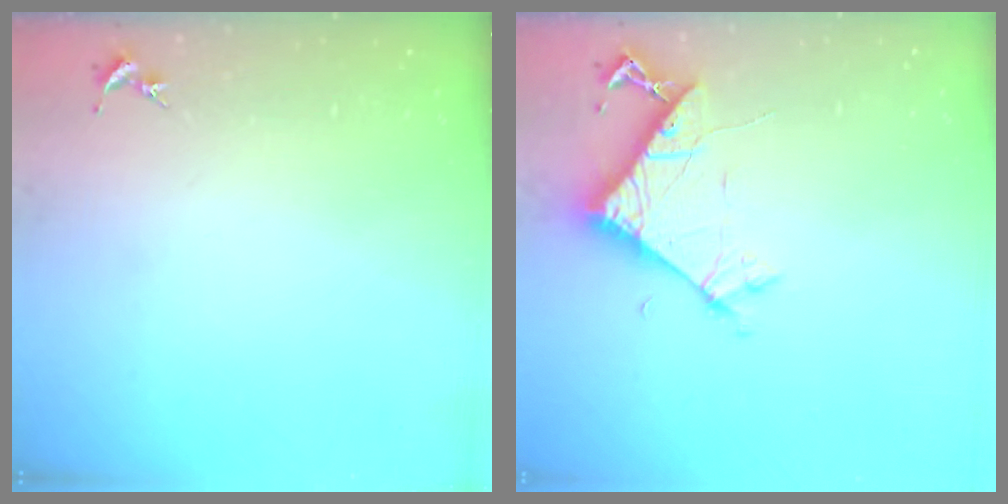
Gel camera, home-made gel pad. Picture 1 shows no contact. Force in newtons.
{"total": 6.6, "press": 6.6, "slide": 0.4}